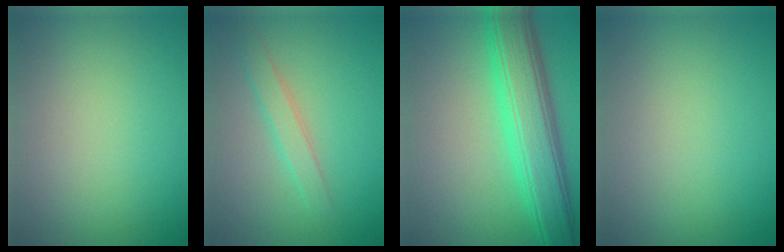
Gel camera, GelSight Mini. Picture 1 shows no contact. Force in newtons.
{"total": 2.0, "press": 2.0, "slide": 0.1}
{"total": 7.8, "press": 7.8, "slide": 0.1}
{"total": 0.0}